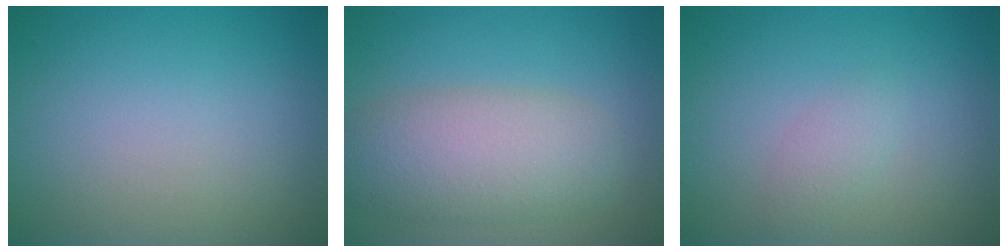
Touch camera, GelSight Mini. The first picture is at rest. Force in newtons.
{"total": 5.9, "press": 5.9, "slide": 0.6}
{"total": 1.3, "press": 1.3, "slide": 0.1}